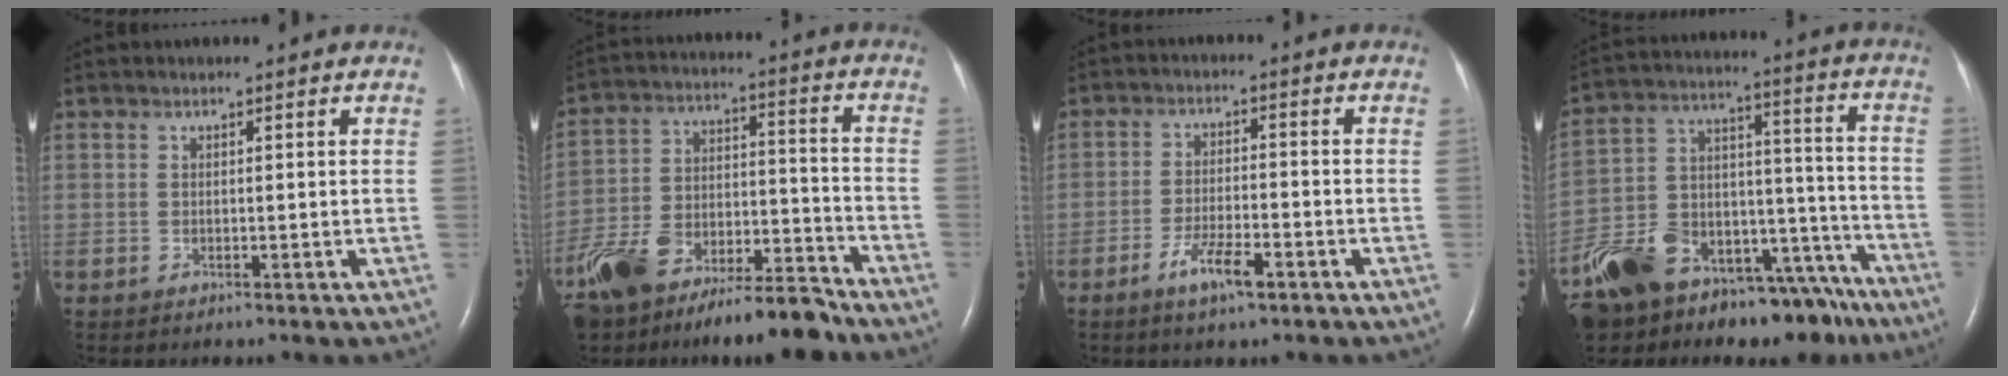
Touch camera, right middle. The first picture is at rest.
{"total": 17.1, "force": [-13.6, 5.0, 9.1], "torque": [-0.177, 0.019, -0.240]}
{"total": 5.5, "force": [-3.3, 1.2, 4.2], "torque": [-0.084, -0.002, -0.057]}
{"total": 28.9, "force": [-21.5, 11.7, 15.3], "torque": [-0.263, 0.023, -0.330]}